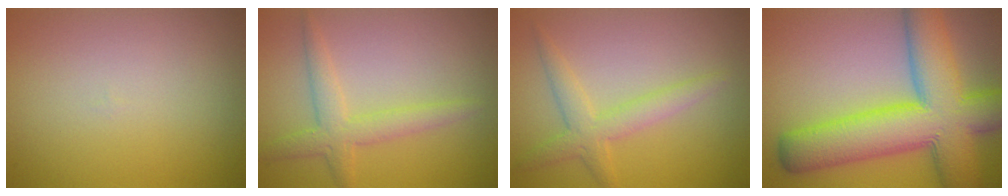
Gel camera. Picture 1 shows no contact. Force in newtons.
{"total": 2.9, "press": 2.9, "slide": 0.1}
{"total": 2.7, "press": 2.7, "slide": 0.0}
{"total": 11.2, "press": 11.2, "slide": 0.4}